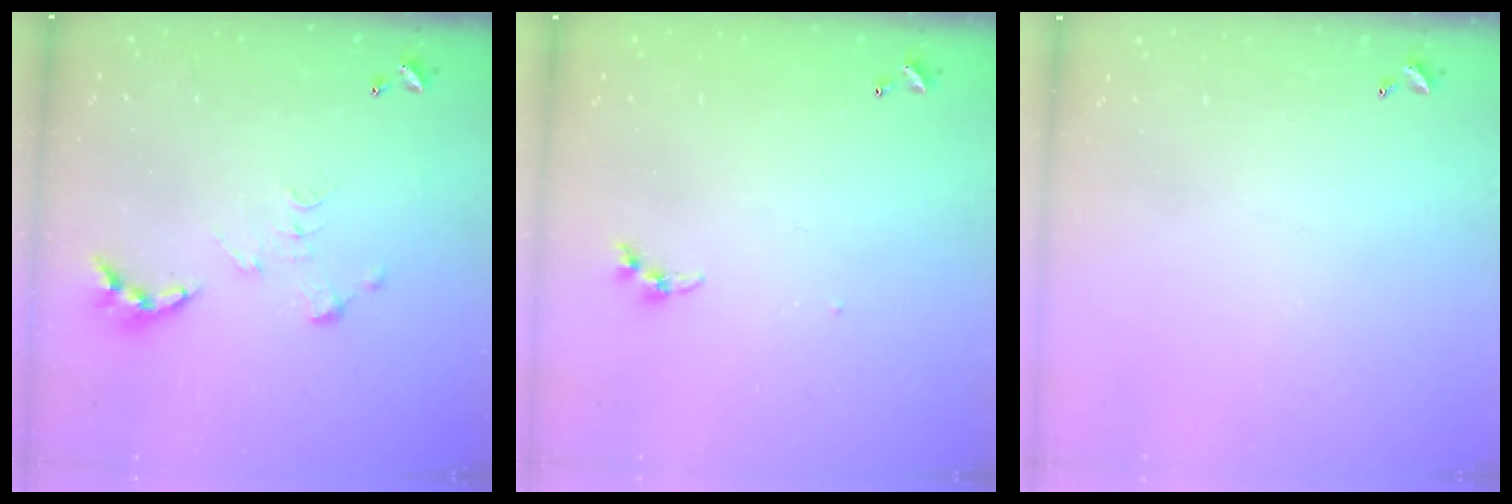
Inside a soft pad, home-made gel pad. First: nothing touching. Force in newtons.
{"total": 3.4, "press": 3.4, "slide": 0.3}
{"total": 0.0}